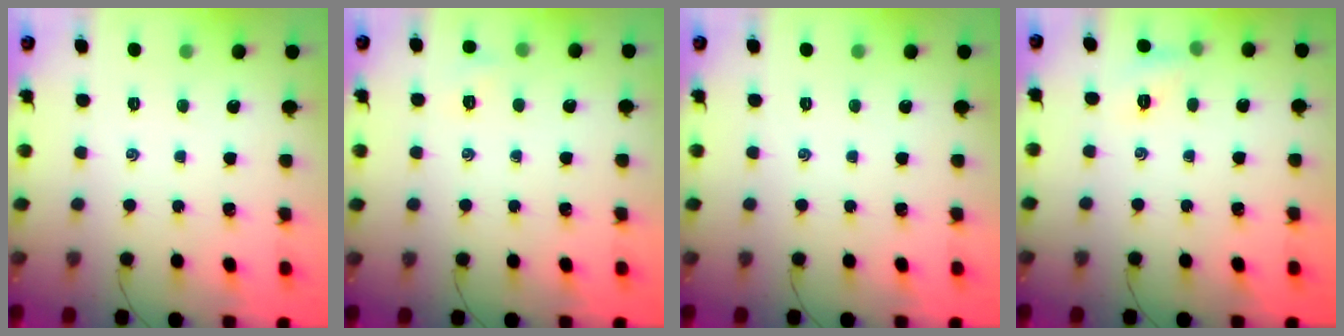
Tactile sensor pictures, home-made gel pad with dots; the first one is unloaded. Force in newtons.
{"total": 3.8, "press": 3.7, "slide": 1.0}
{"total": 0.0}
{"total": 5.3, "press": 5.3, "slide": 0.5}